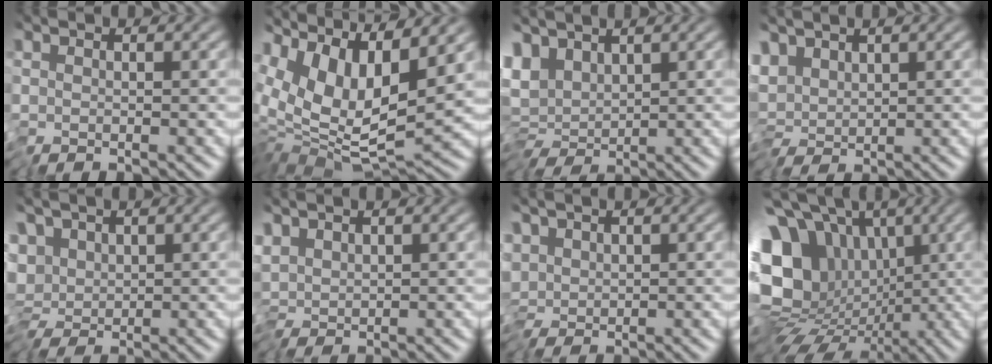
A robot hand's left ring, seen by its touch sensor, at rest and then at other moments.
{"total": 10.4, "force": [4.0, 4.7, 8.4], "torque": [-0.165, 0.002, 0.073]}
{"total": 5.5, "force": [1.0, 3.5, 4.1], "torque": [-0.058, 0.000, 0.023]}
{"total": 2.5, "force": [0.4, 1.4, 2.0], "torque": [-0.036, 0.004, 0.004]}
{"total": 4.9, "force": [0.0, 3.6, 3.3], "torque": [-0.035, 0.012, -0.011]}
{"total": 1.3, "force": [0.2, 0.6, 1.1], "torque": [-0.019, 0.004, -0.001]}
{"total": 2.2, "force": [-0.3, 1.3, 1.7], "torque": [-0.027, 0.009, -0.013]}
{"total": 15.1, "force": [0.2, 12.4, 8.6], "torque": [-0.171, -0.013, -0.006]}